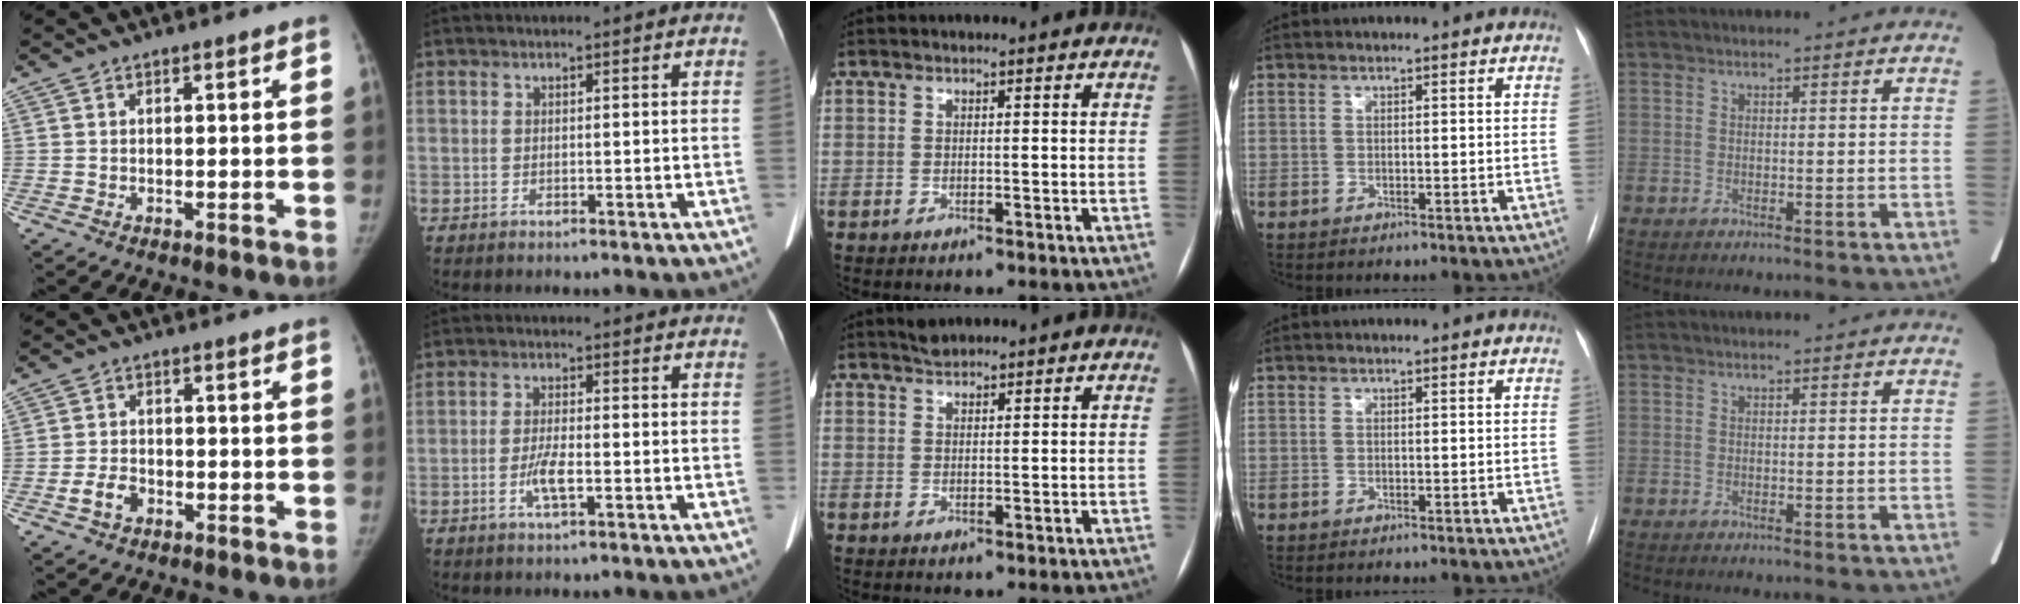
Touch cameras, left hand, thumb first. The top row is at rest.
{"thumb": {"total": 3.8, "force": [-1.7, 2.6, 2.1], "torque": [-0.036, 0.015, -0.030]}, "index": {"total": 3.6, "force": [-1.3, 0.7, 3.3], "torque": [-0.069, -0.001, -0.026]}, "middle": {"total": 1.5, "force": [1.4, 0.4, 0.3], "torque": [-0.008, 0.007, 0.027]}}